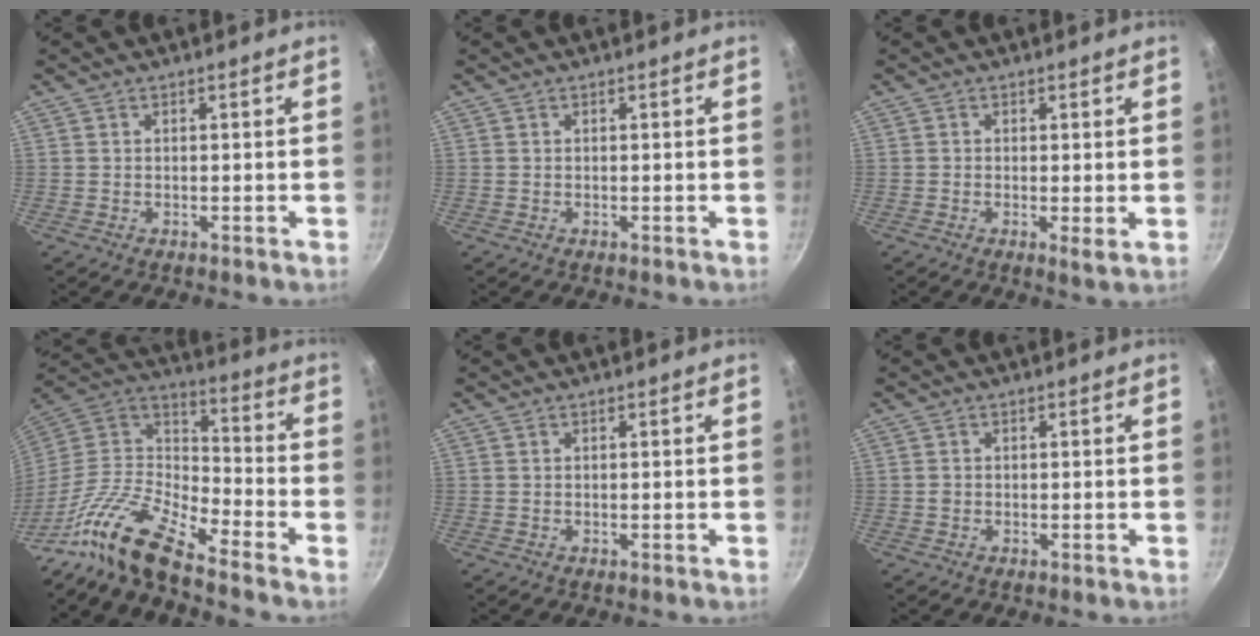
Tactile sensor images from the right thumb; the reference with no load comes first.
{"total": 0.0}
{"total": 2.0, "force": [0.0, 0.6, 1.9], "torque": [-0.032, -0.010, -0.002]}
{"total": 16.1, "force": [-12.4, 4.7, 9.1], "torque": [-0.155, 0.072, -0.264]}
{"total": 0.0}
{"total": 0.6, "force": [-0.1, 0.6, 0.2], "torque": [-0.002, 0.002, -0.004]}